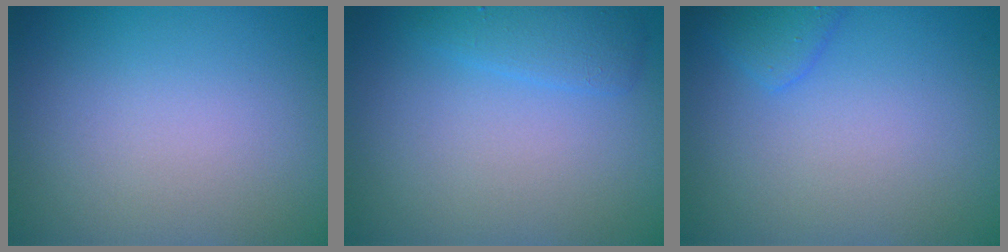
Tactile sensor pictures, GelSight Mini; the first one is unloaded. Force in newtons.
{"total": 1.8, "press": 1.8, "slide": 0.2}
{"total": 1.9, "press": 1.9, "slide": 0.1}